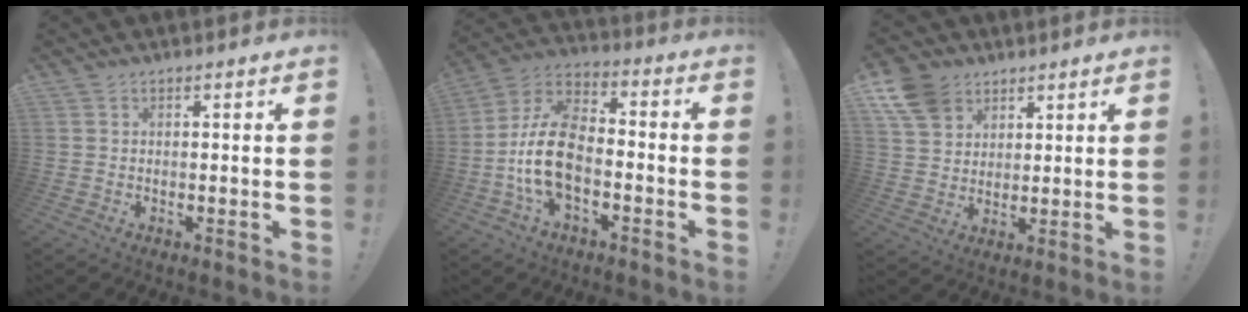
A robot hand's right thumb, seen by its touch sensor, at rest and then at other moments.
{"total": 15.6, "force": [-4.7, 9.1, 11.8], "torque": [-0.230, 0.030, -0.076]}
{"total": 9.9, "force": [5.8, 7.2, 3.6], "torque": [-0.067, -0.025, 0.118]}